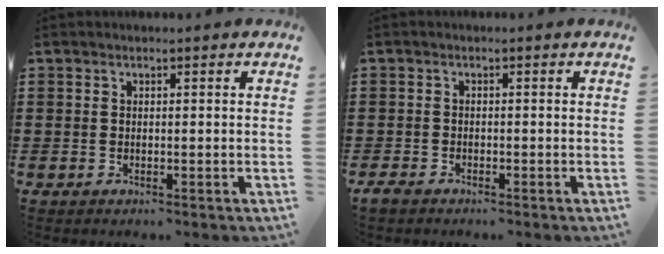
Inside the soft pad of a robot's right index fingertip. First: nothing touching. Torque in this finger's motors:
{"motor_torque": [-2.14, 0.00, -1.05, -0.21]}